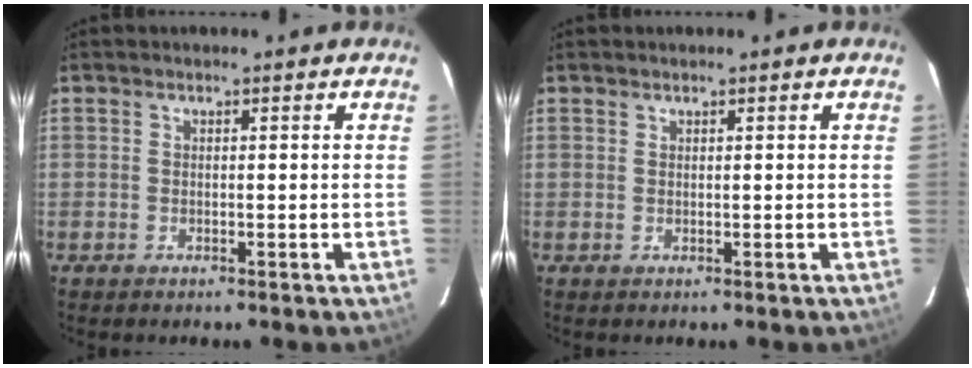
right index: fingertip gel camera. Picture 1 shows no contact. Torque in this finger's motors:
{"motor_torque": [0.42, -0.12, 0.16, 0.05]}